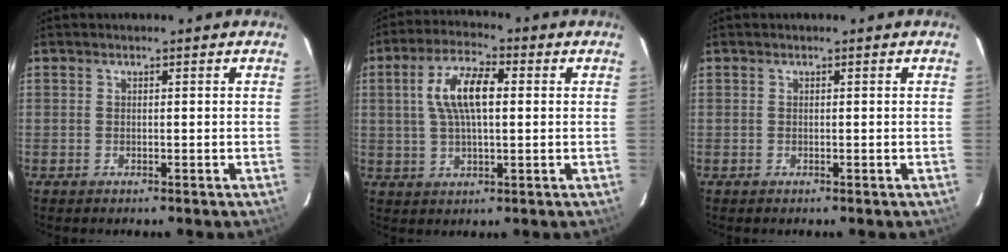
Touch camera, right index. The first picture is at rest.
{"total": 9.7, "force": [1.7, 3.7, 8.8], "torque": [-0.169, 0.018, 0.031]}
{"total": 0.0}